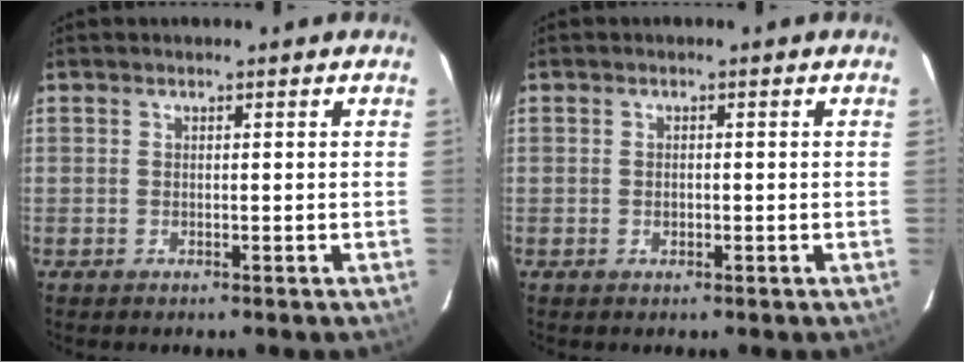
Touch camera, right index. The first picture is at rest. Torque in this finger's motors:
{"motor_torque": [-0.11, -0.04, -0.02, 0.00]}